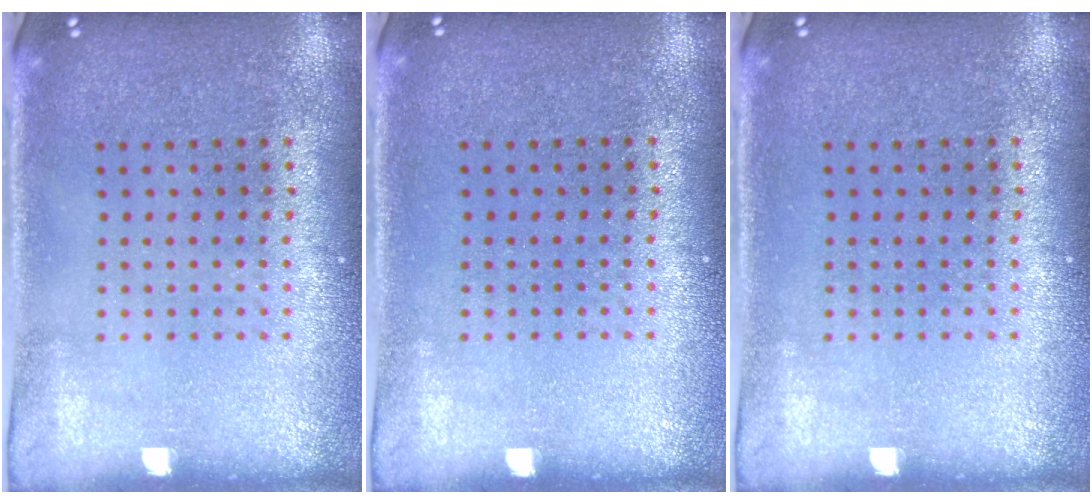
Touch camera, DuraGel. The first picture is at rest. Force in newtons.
{"total": 0.0}
{"total": 0.0}